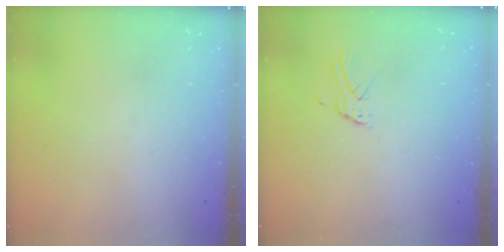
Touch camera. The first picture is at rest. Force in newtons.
{"total": 2.8, "press": 2.8, "slide": 0.1}